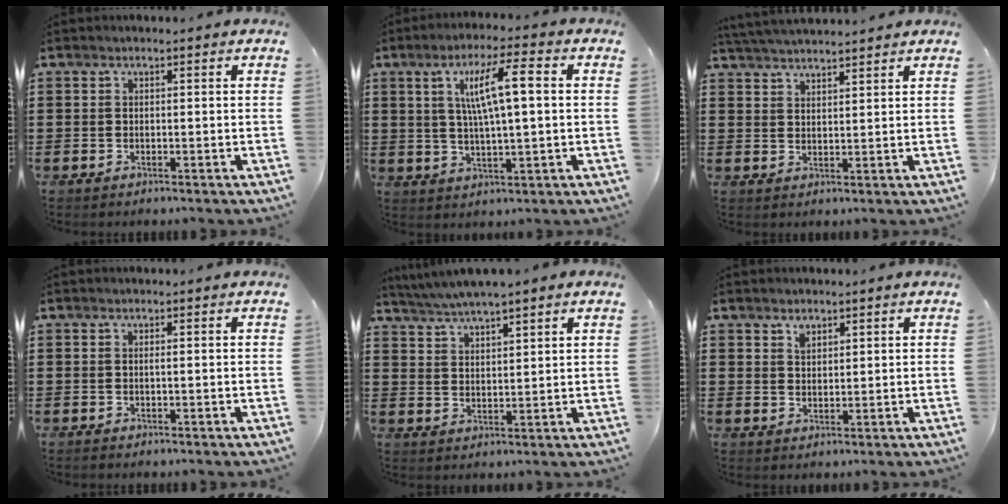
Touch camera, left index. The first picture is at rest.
{"total": 8.8, "force": [2.0, 1.5, 8.4], "torque": [-0.164, 0.008, 0.028]}
{"total": 3.5, "force": [3.5, -0.1, 0.5], "torque": [-0.021, -0.008, 0.065]}
{"total": 0.5, "force": [-0.2, -0.1, 0.5], "torque": [-0.009, -0.002, -0.004]}
{"total": 3.7, "force": [3.5, -0.2, 1.2], "torque": [-0.034, -0.011, 0.063]}
{"total": 2.5, "force": [1.9, 1.5, 0.7], "torque": [-0.009, -0.003, 0.035]}